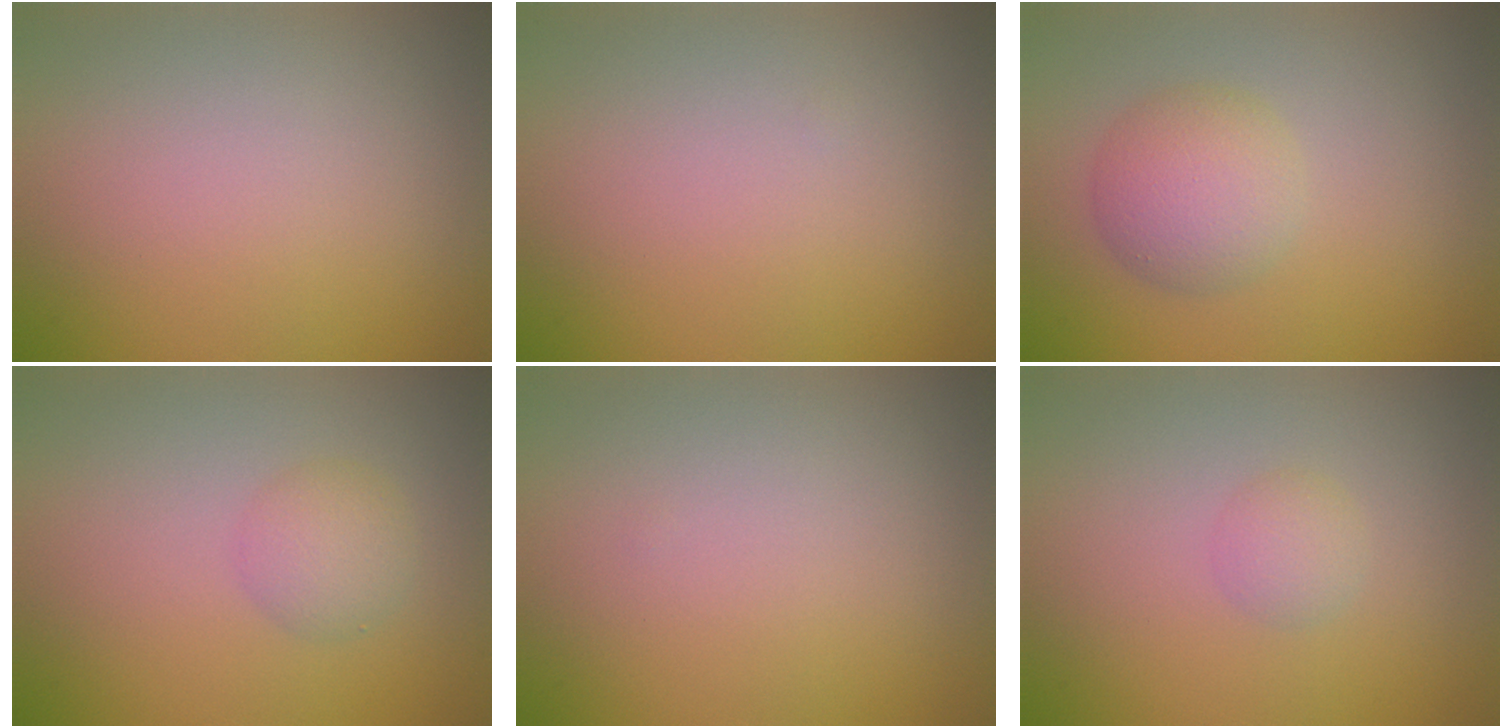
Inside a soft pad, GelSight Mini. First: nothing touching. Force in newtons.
{"total": 0.0}
{"total": 4.0, "press": 4.0, "slide": 0.1}
{"total": 2.3, "press": 2.3, "slide": 0.0}
{"total": 0.0}
{"total": 1.5, "press": 1.5, "slide": 0.1}